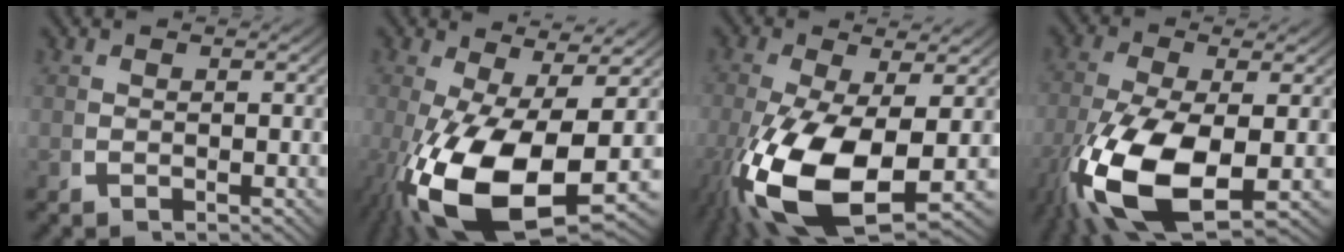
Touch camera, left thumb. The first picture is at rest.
{"total": 14.2, "force": [-2.0, 7.6, 11.8], "torque": [-0.252, -0.071, 0.009]}
{"total": 12.8, "force": [-2.3, 6.5, 10.7], "torque": [-0.257, -0.060, -0.003]}
{"total": 11.4, "force": [-2.5, 5.7, 9.6], "torque": [-0.235, -0.049, -0.013]}